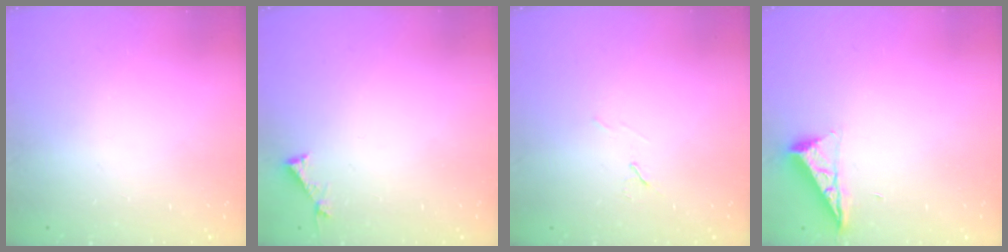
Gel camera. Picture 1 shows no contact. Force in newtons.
{"total": 3.1, "press": 3.1, "slide": 0.3}
{"total": 6.0, "press": 5.3, "slide": 2.8}
{"total": 7.1, "press": 7.1, "slide": 0.5}